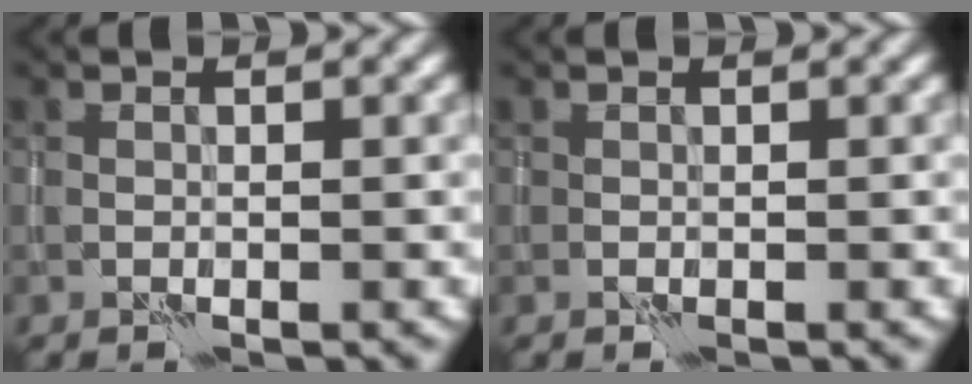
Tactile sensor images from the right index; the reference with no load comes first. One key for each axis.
{"total": 0.0}